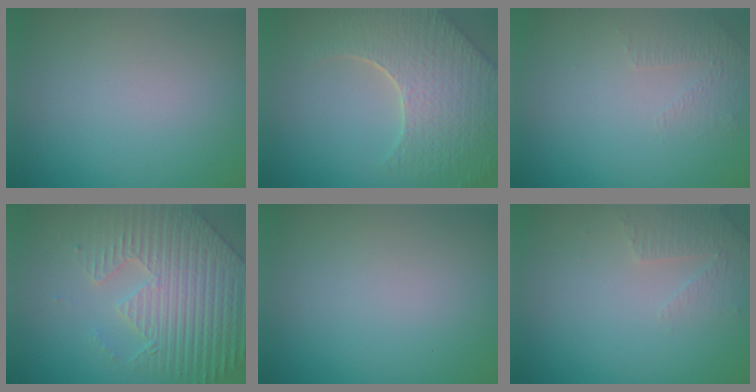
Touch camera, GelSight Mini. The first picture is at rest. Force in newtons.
{"total": 7.9, "press": 5.9, "slide": 5.3}
{"total": 1.1, "press": 0.6, "slide": 1.0}
{"total": 6.7, "press": 5.7, "slide": 3.6}
{"total": 0.0}
{"total": 1.9, "press": 1.8, "slide": 0.5}